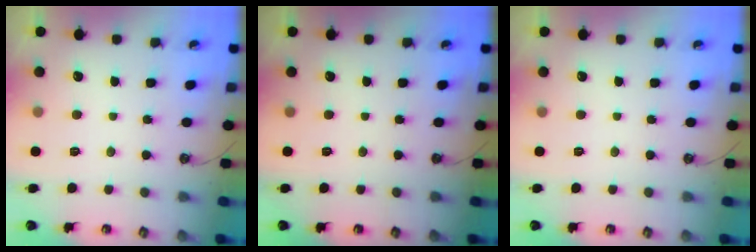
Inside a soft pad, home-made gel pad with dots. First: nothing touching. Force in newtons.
{"total": 0.0}
{"total": 0.0}